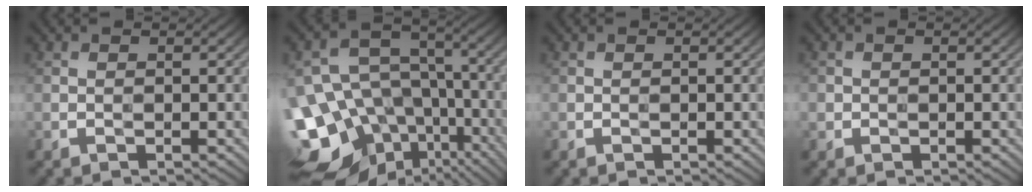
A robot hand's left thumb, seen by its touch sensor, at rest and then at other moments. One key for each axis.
{"total": 17.7, "fx": -8.4, "fy": 12.8, "fz": 8.9, "tx": -0.199, "ty": -0.021, "tz": -0.096}
{"total": 0.0}
{"total": 0.9, "fx": -0.1, "fy": 0.9, "fz": 0.1, "tx": 0.000, "ty": -0.004, "tz": -0.006}